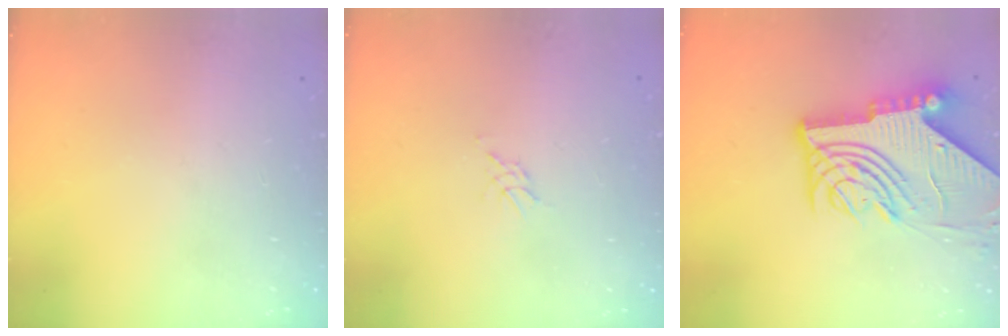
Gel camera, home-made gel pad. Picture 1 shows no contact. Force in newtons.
{"total": 1.4, "press": 1.4, "slide": 0.2}
{"total": 14.9, "press": 14.8, "slide": 1.9}